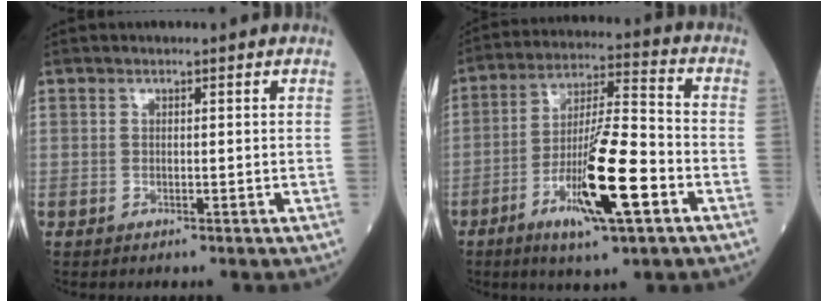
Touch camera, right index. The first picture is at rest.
{"total": 14.4, "force": [-5.8, 1.6, 13.1], "torque": [-0.237, -0.011, -0.098]}